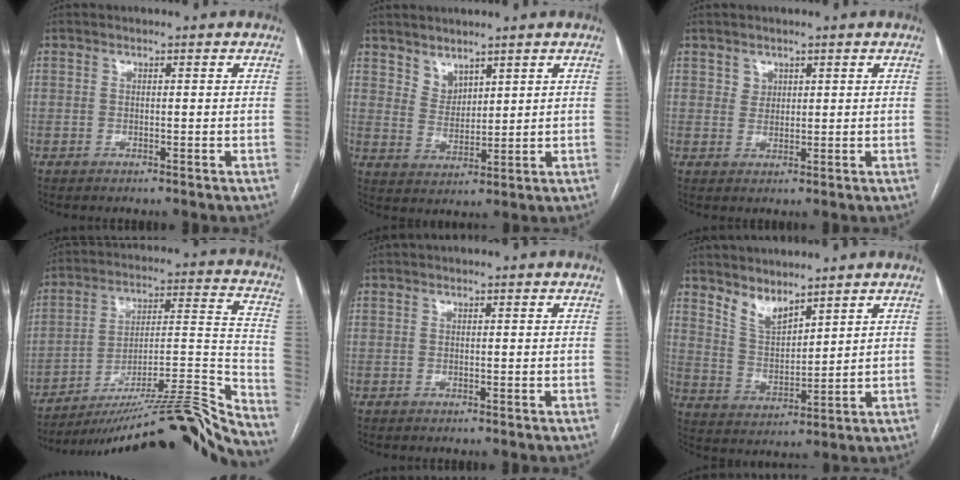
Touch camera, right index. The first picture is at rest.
{"total": 3.9, "force": [3.2, 2.1, 0.9], "torque": [-0.017, 0.001, 0.073]}
{"total": 1.9, "force": [1.1, 1.5, 0.3], "torque": [0.004, 0.001, 0.017]}
{"total": 27.6, "force": [-25.2, -0.7, 11.0], "torque": [-0.085, 0.005, -0.364]}
{"total": 0.0}
{"total": 5.6, "force": [4.9, 1.7, 2.1], "torque": [-0.047, -0.004, 0.112]}